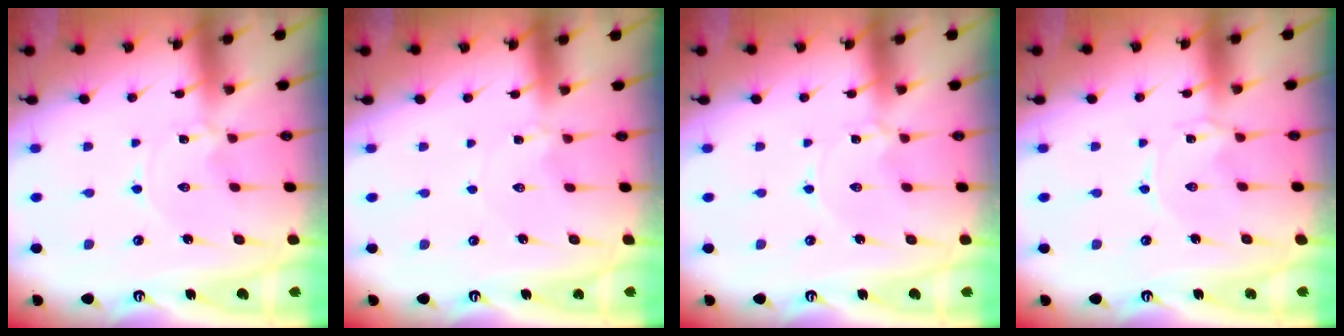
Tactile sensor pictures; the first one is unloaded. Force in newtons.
{"total": 1.0, "press": 1.0, "slide": 0.2}
{"total": 0.7, "press": 0.6, "slide": 0.1}
{"total": 0.0}